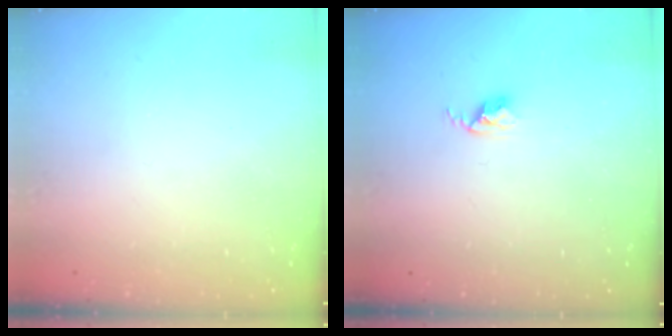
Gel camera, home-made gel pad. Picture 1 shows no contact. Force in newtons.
{"total": 2.6, "press": 2.6, "slide": 0.4}